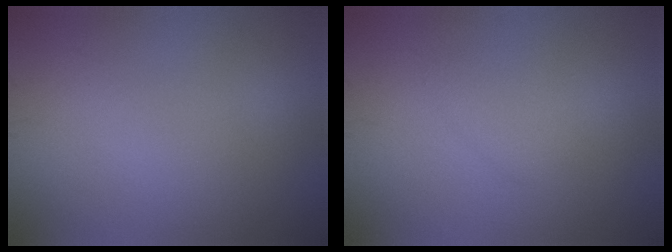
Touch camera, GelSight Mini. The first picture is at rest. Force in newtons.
{"total": 1.5, "press": 1.5, "slide": 0.1}